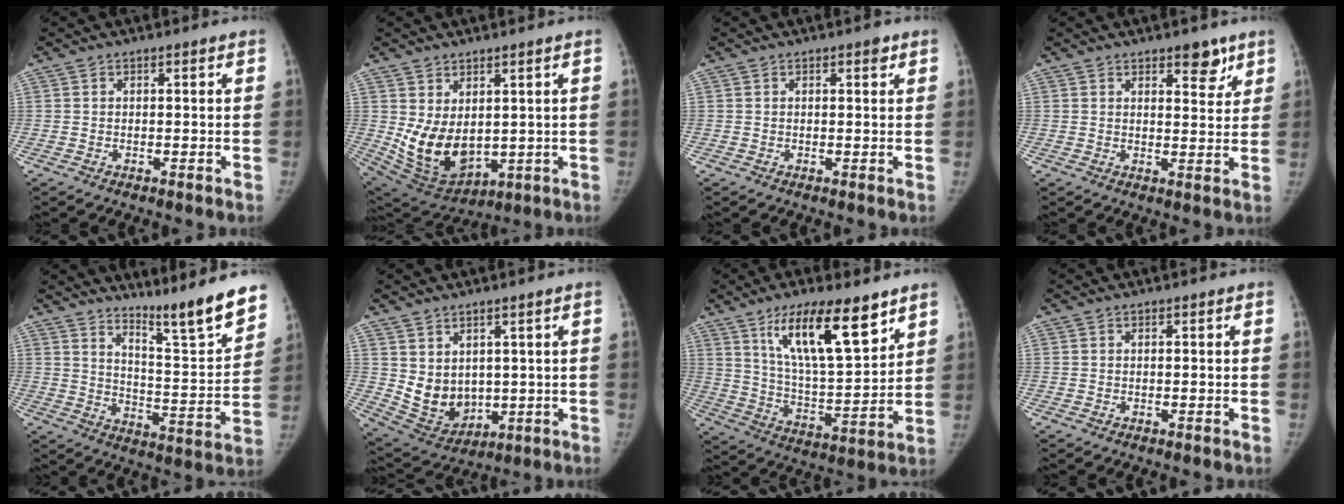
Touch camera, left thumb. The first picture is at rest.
{"total": 11.5, "force": [1.4, 7.2, 8.8], "torque": [-0.136, -0.025, 0.058]}
{"total": 1.3, "force": [0.8, 0.5, 0.8], "torque": [-0.006, -0.002, 0.008]}
{"total": 5.1, "force": [3.4, 2.3, 3.0], "torque": [-0.014, -0.021, 0.046]}
{"total": 14.6, "force": [12.1, 0.9, 8.0], "torque": [-0.096, -0.101, 0.193]}
{"total": 9.0, "force": [1.7, 6.9, 5.6], "torque": [-0.068, -0.023, 0.062]}
{"total": 18.1, "force": [10.6, 5.3, 13.6], "torque": [-0.198, -0.057, 0.194]}
{"total": 0.0}